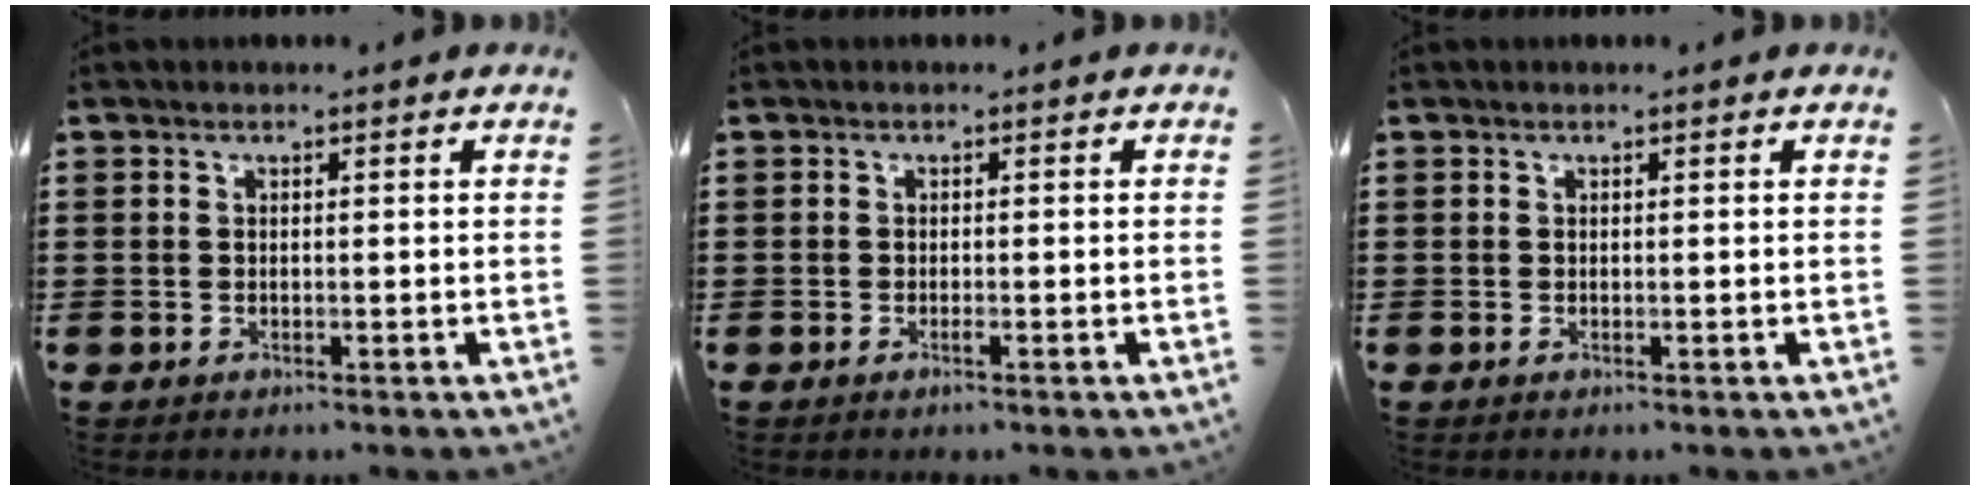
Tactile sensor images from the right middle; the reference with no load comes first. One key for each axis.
{"total": 0.7, "fx": -0.4, "fy": 0.0, "fz": 0.6, "tx": -0.011, "ty": -0.004, "tz": -0.007}
{"total": 0.0}